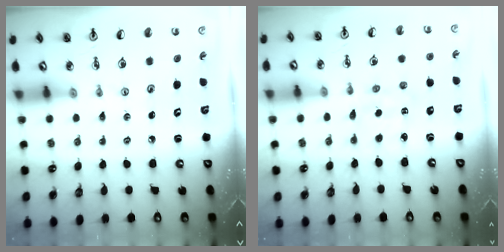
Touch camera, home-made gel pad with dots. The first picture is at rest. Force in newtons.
{"total": 2.0, "press": 1.9, "slide": 0.5}